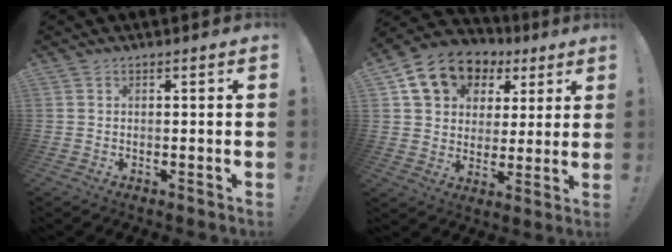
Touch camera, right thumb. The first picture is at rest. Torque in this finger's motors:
{"motor_torque": [0.64, 2.12, 0.49, -0.24, 0.24]}